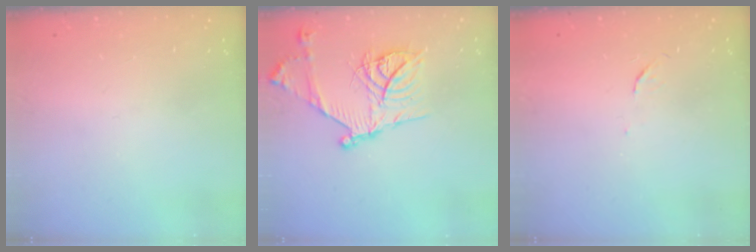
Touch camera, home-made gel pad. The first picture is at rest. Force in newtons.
{"total": 18.9, "press": 18.8, "slide": 1.9}
{"total": 3.2, "press": 3.2, "slide": 0.4}